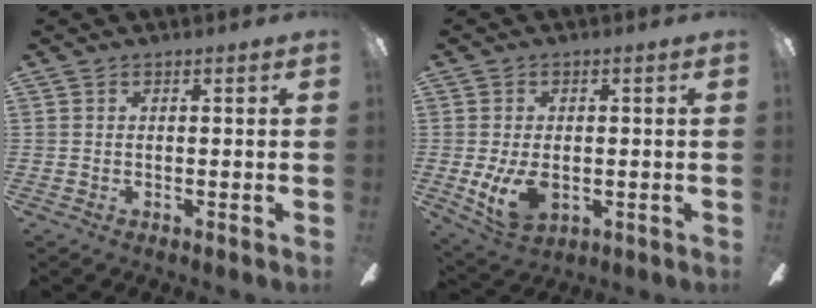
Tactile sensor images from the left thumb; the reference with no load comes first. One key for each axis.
{"total": 9.0, "fx": -1.5, "fy": 5.6, "fz": 6.8, "tx": -0.129, "ty": -0.007, "tz": -0.024}